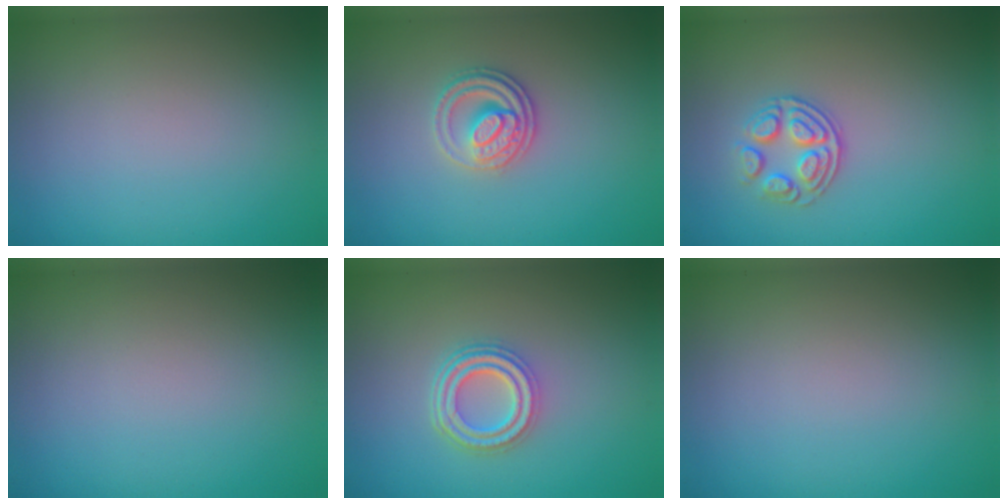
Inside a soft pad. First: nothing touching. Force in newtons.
{"total": 2.7, "press": 2.5, "slide": 0.9}
{"total": 2.9, "press": 2.5, "slide": 1.4}
{"total": 0.0}
{"total": 4.0, "press": 3.1, "slide": 2.5}
{"total": 0.0}